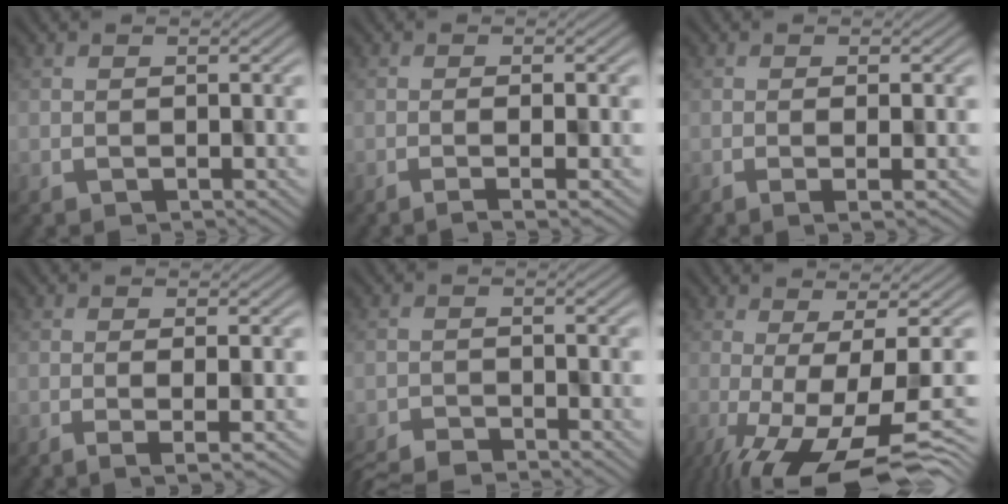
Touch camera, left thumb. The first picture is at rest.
{"total": 2.4, "force": [-1.1, 0.2, 2.1], "torque": [-0.026, 0.012, -0.023]}
{"total": 2.3, "force": [-0.6, 0.3, 2.2], "torque": [-0.030, 0.009, -0.012]}
{"total": 3.2, "force": [-1.0, 0.5, 3.0], "torque": [-0.040, 0.006, -0.013]}
{"total": 4.1, "force": [-3.9, 0.8, 1.2], "torque": [-0.026, -0.005, -0.068]}
{"total": 13.8, "force": [-5.4, 3.7, 12.2], "torque": [-0.181, -0.014, -0.068]}